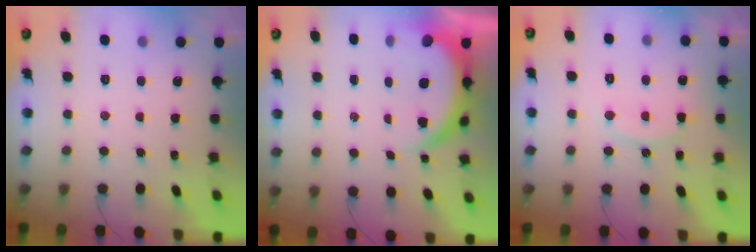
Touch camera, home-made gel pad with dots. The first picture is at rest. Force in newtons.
{"total": 7.0, "press": 6.9, "slide": 0.8}
{"total": 9.6, "press": 9.6, "slide": 0.6}